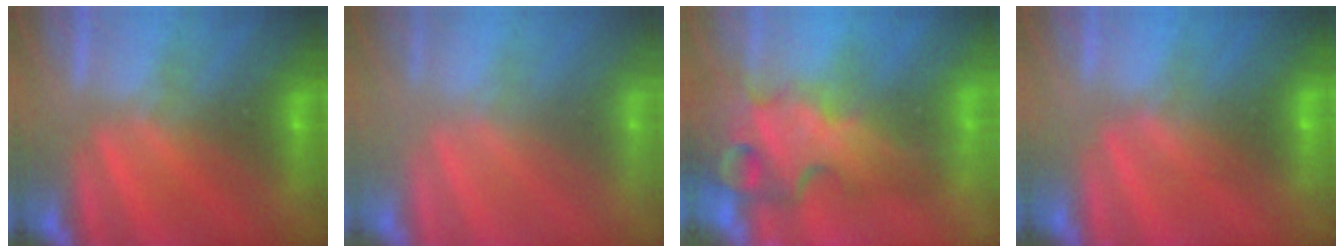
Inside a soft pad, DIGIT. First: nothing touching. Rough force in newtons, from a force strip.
{"total": 2.8}
{"total": 7.2}
{"total": 2.7}